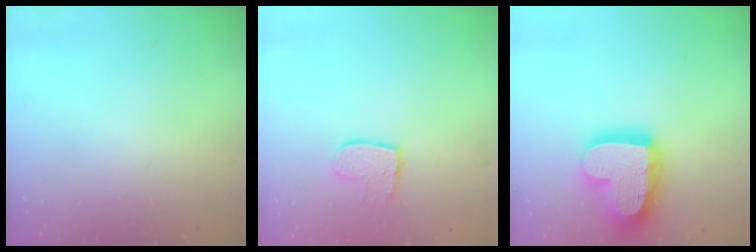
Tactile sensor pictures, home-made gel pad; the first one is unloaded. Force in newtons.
{"total": 8.1, "press": 8.0, "slide": 0.6}
{"total": 19.6, "press": 19.6, "slide": 1.5}